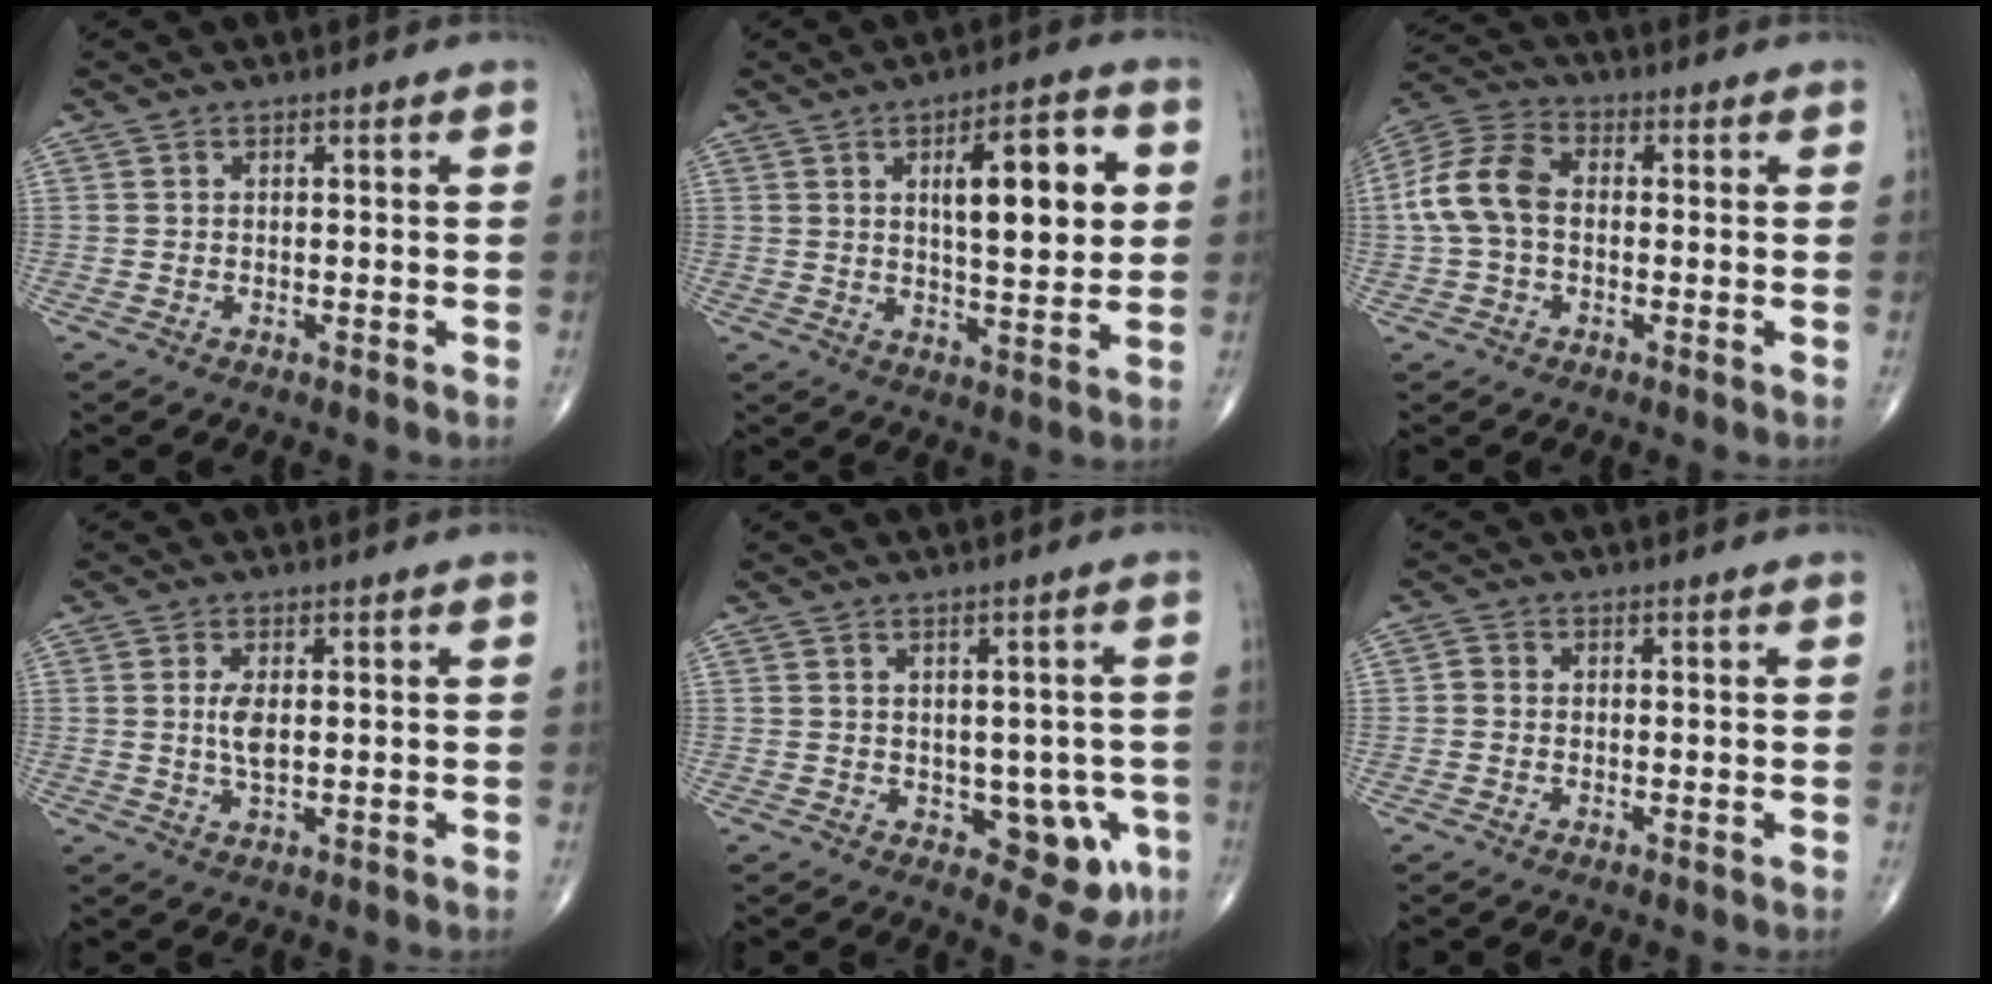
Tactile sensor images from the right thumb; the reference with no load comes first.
{"total": 13.4, "force": [3.3, 4.5, 12.2], "torque": [-0.153, -0.007, 0.049]}
{"total": 10.4, "force": [-0.2, 6.9, 7.8], "torque": [-0.164, 0.031, -0.014]}
{"total": 3.6, "force": [0.4, 1.5, 3.3], "torque": [-0.067, -0.009, 0.010]}
{"total": 8.1, "force": [-1.8, 4.6, 6.4], "torque": [-0.041, -0.002, -0.013]}
{"total": 1.4, "force": [-0.3, 1.2, 0.7], "torque": [-0.005, 0.003, -0.009]}